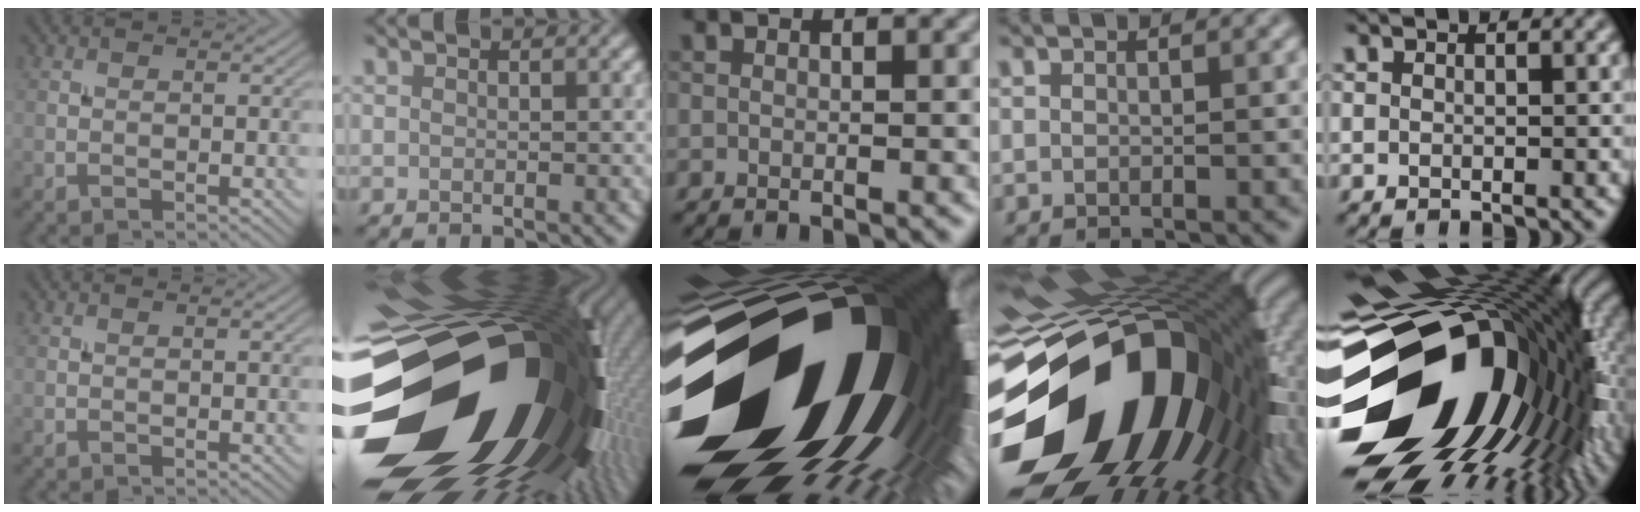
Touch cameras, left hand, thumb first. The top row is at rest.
{"index": {"total": 23.3, "force": [-6.2, 15.5, 16.3], "torque": [-0.260, -0.024, -0.133]}, "middle": {"total": 22.3, "force": [-5.6, 12.7, 17.5], "torque": [-0.282, -0.038, -0.089]}, "ring": {"total": 19.5, "force": [-4.4, 12.0, 14.7], "torque": [-0.276, -0.051, -0.070]}, "little": {"total": 20.4, "force": [-3.5, 13.1, 15.3], "torque": [-0.303, -0.059, -0.040]}}